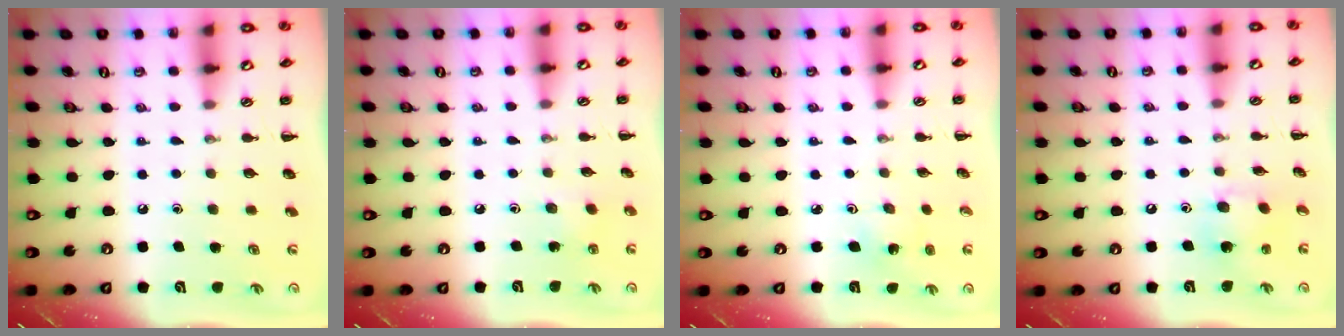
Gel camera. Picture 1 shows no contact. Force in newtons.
{"total": 2.2, "press": 2.1, "slide": 0.7}
{"total": 3.4, "press": 3.3, "slide": 0.9}
{"total": 6.1, "press": 6.0, "slide": 1.3}